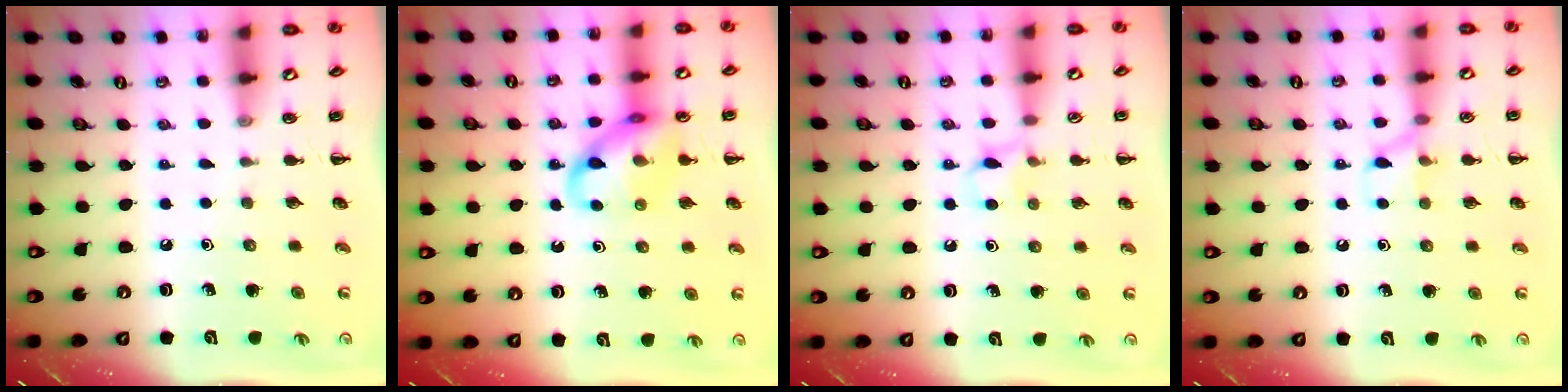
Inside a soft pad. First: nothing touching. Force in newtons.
{"total": 12.3, "press": 12.2, "slide": 1.2}
{"total": 6.0, "press": 5.7, "slide": 1.9}
{"total": 6.4, "press": 6.4, "slide": 0.6}